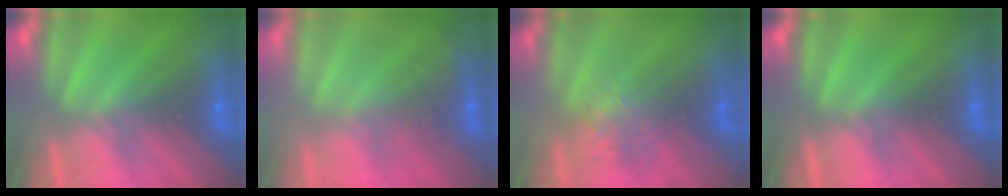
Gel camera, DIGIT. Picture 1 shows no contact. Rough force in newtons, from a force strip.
{"total": 2.2}
{"total": 2.8}
{"total": 0.0}